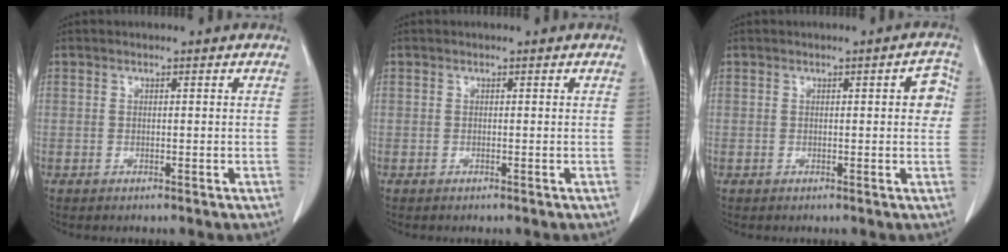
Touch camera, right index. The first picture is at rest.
{"total": 0.0}
{"total": 3.1, "force": [0.4, 1.1, 2.9], "torque": [-0.023, 0.006, 0.000]}